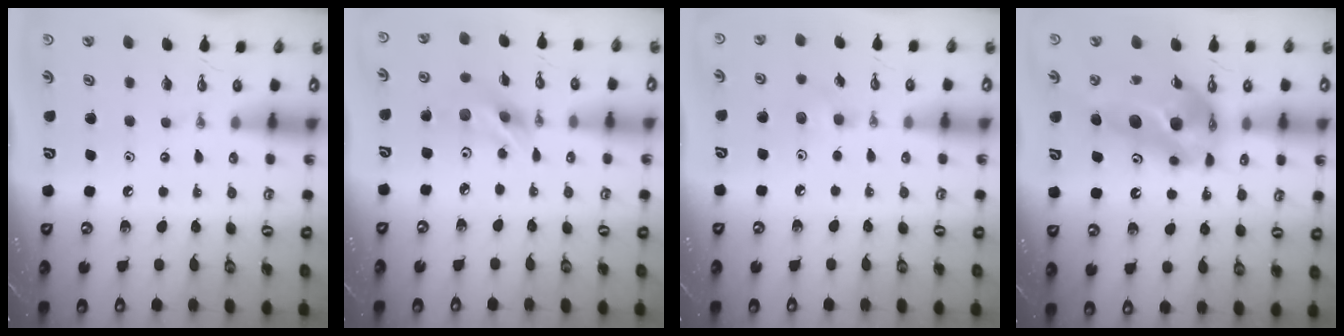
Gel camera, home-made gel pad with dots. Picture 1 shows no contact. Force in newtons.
{"total": 10.0, "press": 9.3, "slide": 3.9}
{"total": 5.6, "press": 5.4, "slide": 1.5}
{"total": 17.4, "press": 15.7, "slide": 7.4}